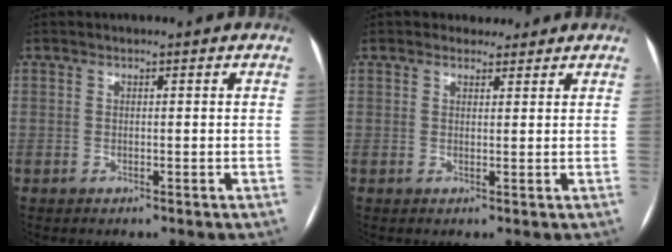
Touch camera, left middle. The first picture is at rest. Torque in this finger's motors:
{"motor_torque": [0.21, -0.28, 0.00, 0.00]}